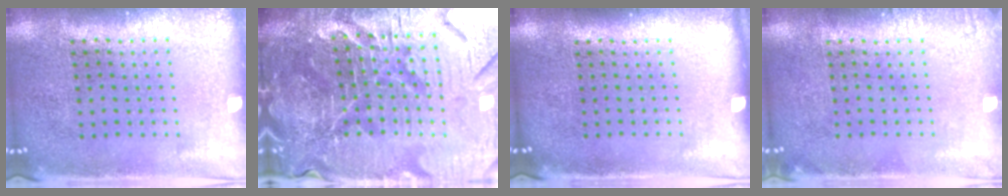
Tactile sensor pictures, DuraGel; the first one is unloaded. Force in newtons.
{"total": 7.2, "press": 6.4, "slide": 3.3}
{"total": 0.0}
{"total": 0.7, "press": 0.7, "slide": 0.1}